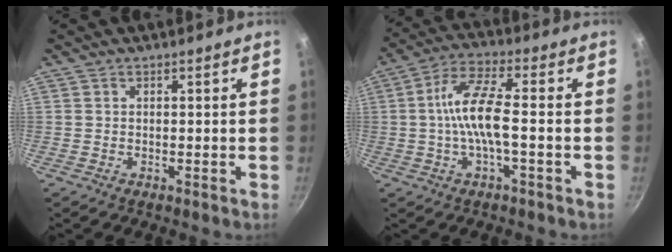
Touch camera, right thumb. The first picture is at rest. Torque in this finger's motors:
{"motor_torque": [1.03, 1.27, 1.60, -0.48, 0.30]}